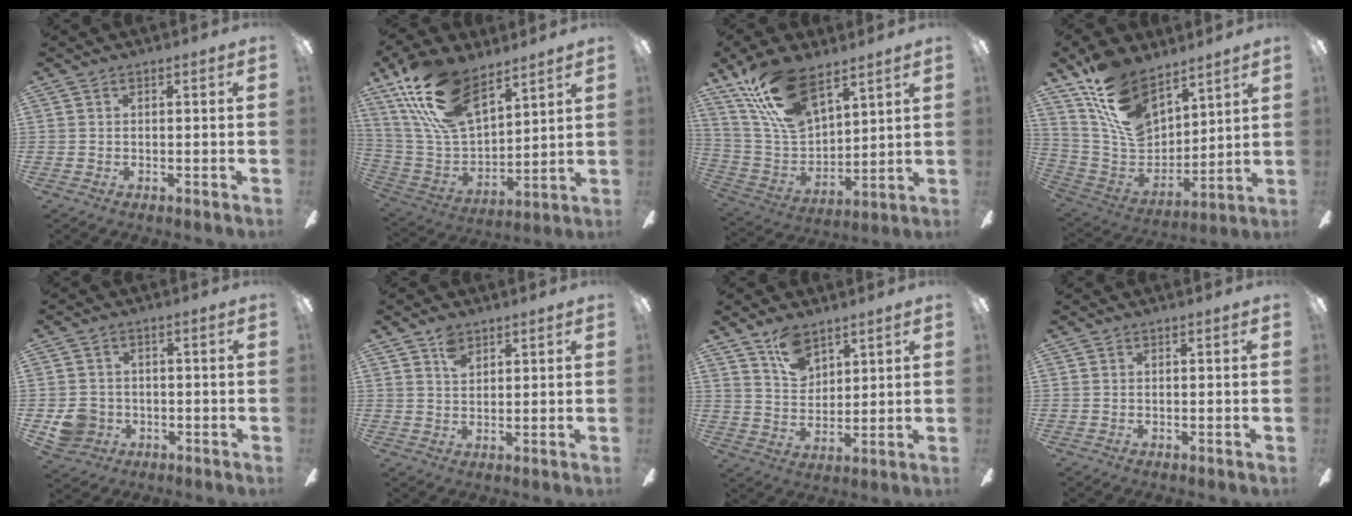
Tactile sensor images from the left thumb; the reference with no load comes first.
{"total": 21.6, "force": [13.9, 10.4, 12.9], "torque": [-0.277, -0.064, 0.252]}
{"total": 19.0, "force": [12.9, 8.7, 10.9], "torque": [-0.235, -0.063, 0.232]}
{"total": 17.9, "force": [11.3, 10.3, 9.3], "torque": [-0.190, -0.059, 0.219]}
{"total": 6.1, "force": [-1.6, 5.6, 1.9], "torque": [-0.034, 0.012, -0.028]}
{"total": 3.9, "force": [2.6, 2.2, 1.8], "torque": [-0.034, -0.003, 0.049]}
{"total": 9.3, "force": [6.5, 5.4, 3.9], "torque": [-0.067, -0.024, 0.120]}
{"total": 0.0}